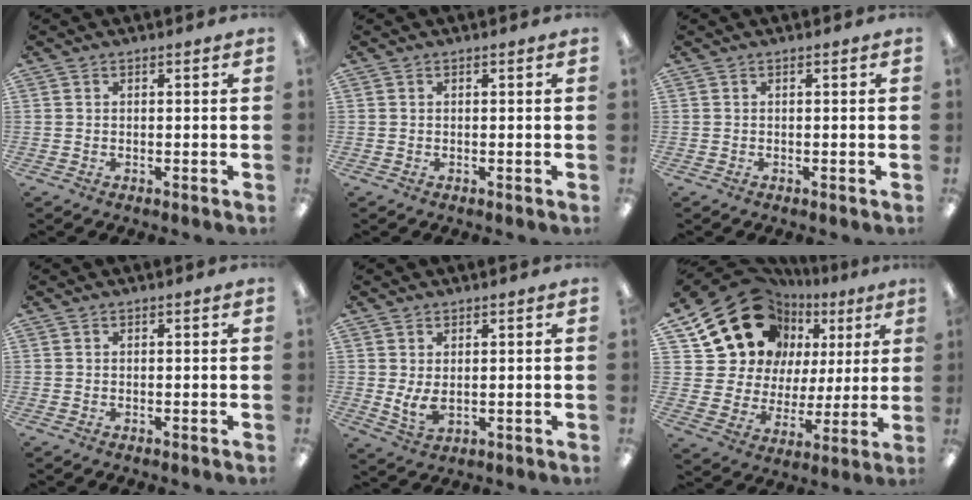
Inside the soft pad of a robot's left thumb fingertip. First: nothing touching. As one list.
[{"total": 0.0}, {"total": 0.0}, {"total": 0.0}, {"total": 4.9, "force": [0.5, 2.8, 4.0], "torque": [-0.083, -0.006, 0.007]}, {"total": 19.8, "force": [11.5, 14.3, 7.4], "torque": [-0.139, -0.064, 0.227]}]